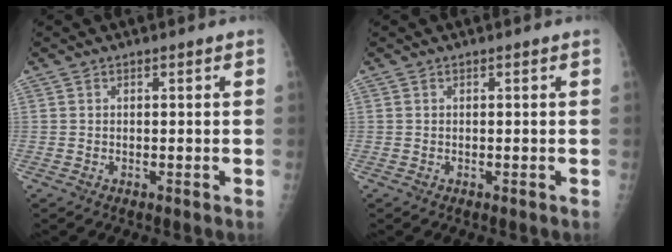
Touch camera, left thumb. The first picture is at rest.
{"total": 0.0}